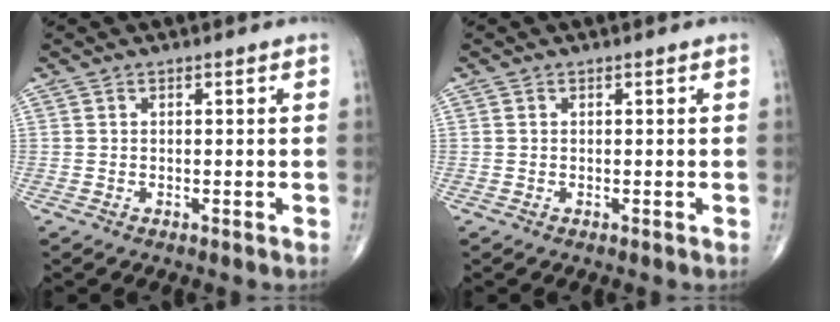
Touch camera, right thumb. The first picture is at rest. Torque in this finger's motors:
{"motor_torque": [-0.32, -0.06, -0.12, -0.11, 0.02]}